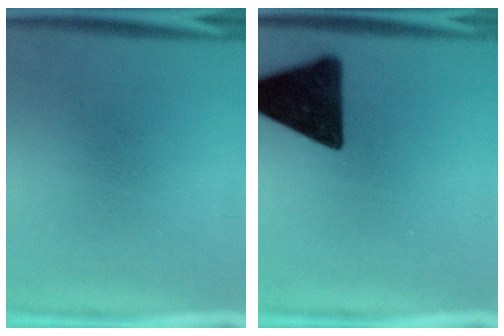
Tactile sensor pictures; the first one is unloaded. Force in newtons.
{"total": 15.9}